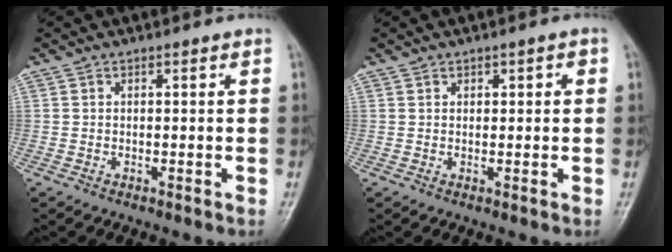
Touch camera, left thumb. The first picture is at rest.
{"total": 1.7, "force": [0.6, 1.0, 1.2], "torque": [-0.007, 0.000, 0.008]}